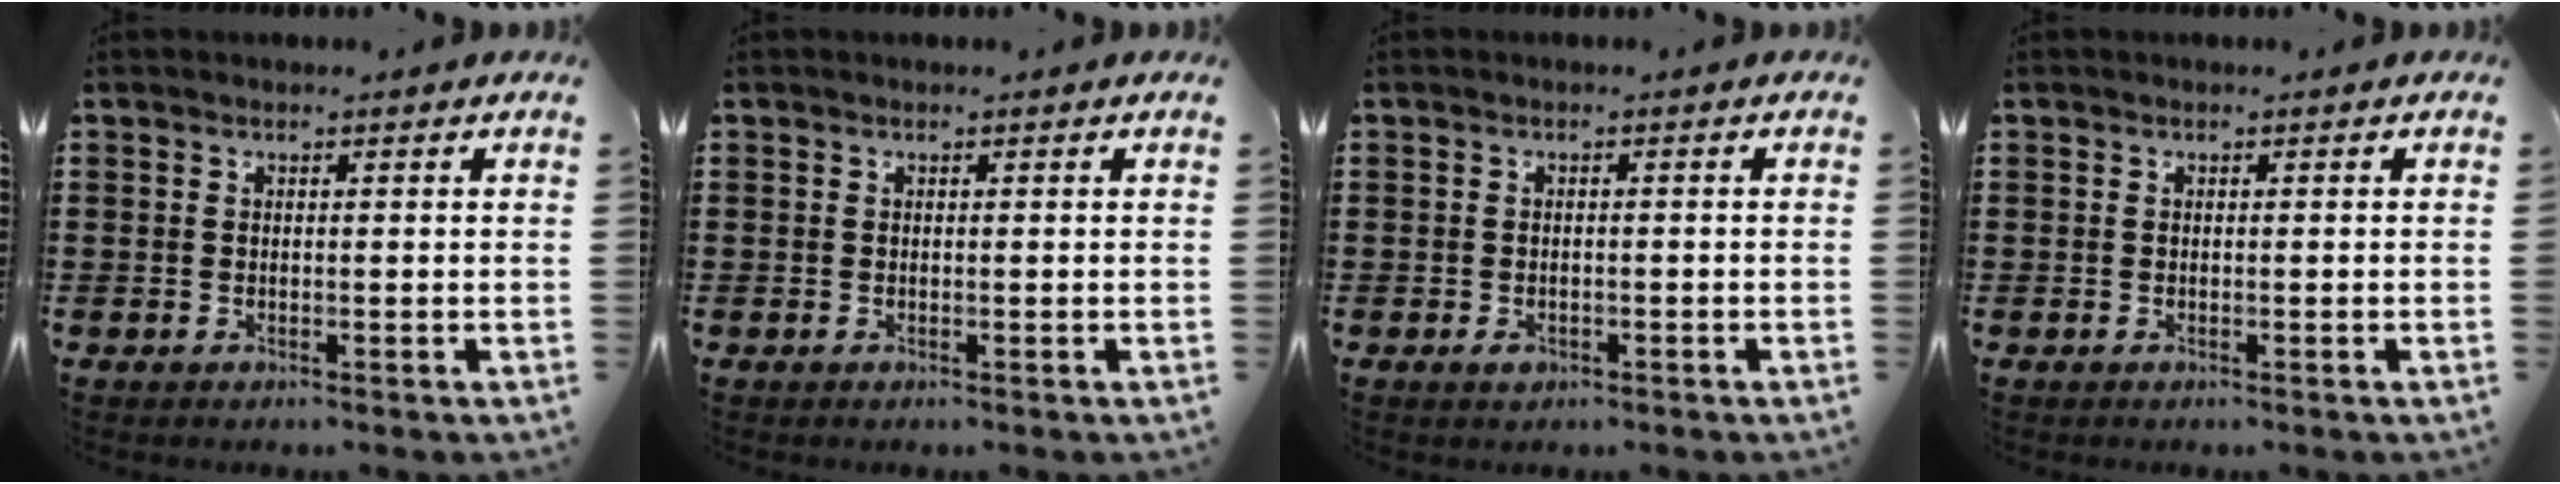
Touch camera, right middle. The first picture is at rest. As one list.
[{"total": 0.0}, {"total": 0.9, "force": [-0.5, 0.5, 0.4], "torque": [-0.012, -0.003, -0.010]}, {"total": 0.0}]